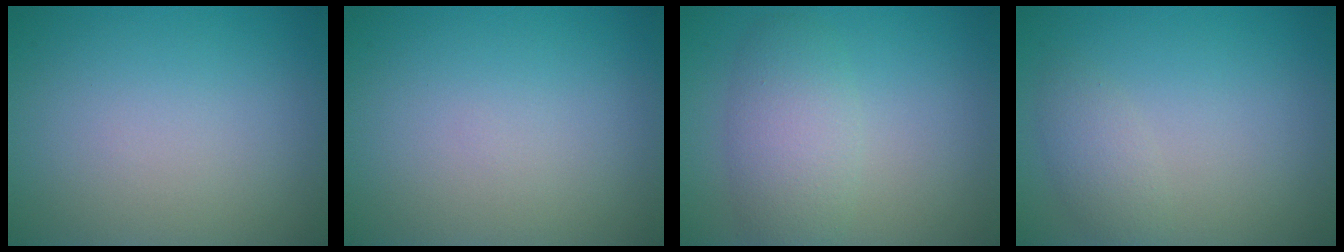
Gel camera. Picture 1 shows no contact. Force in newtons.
{"total": 0.0}
{"total": 4.2, "press": 4.2, "slide": 0.4}
{"total": 1.8, "press": 1.8, "slide": 0.1}